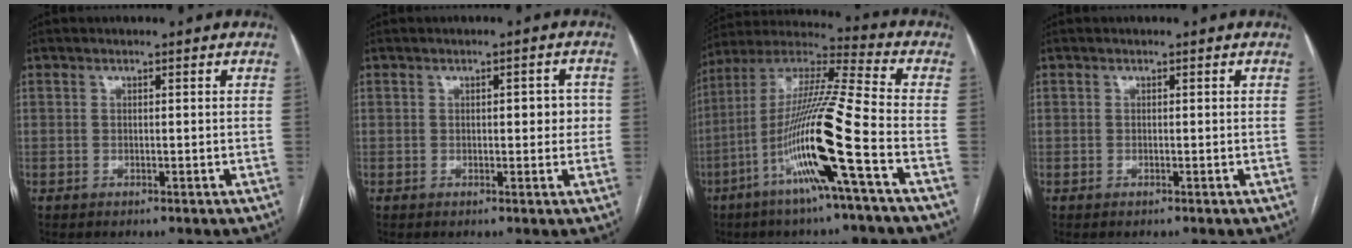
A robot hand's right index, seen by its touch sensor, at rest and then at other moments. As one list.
[{"total": 3.3, "force": [0.3, 1.6, 2.9], "torque": [-0.029, 0.009, 0.004]}, {"total": 17.7, "force": [-6.6, -1.2, 16.4], "torque": [-0.322, -0.007, -0.129]}, {"total": 0.0}]